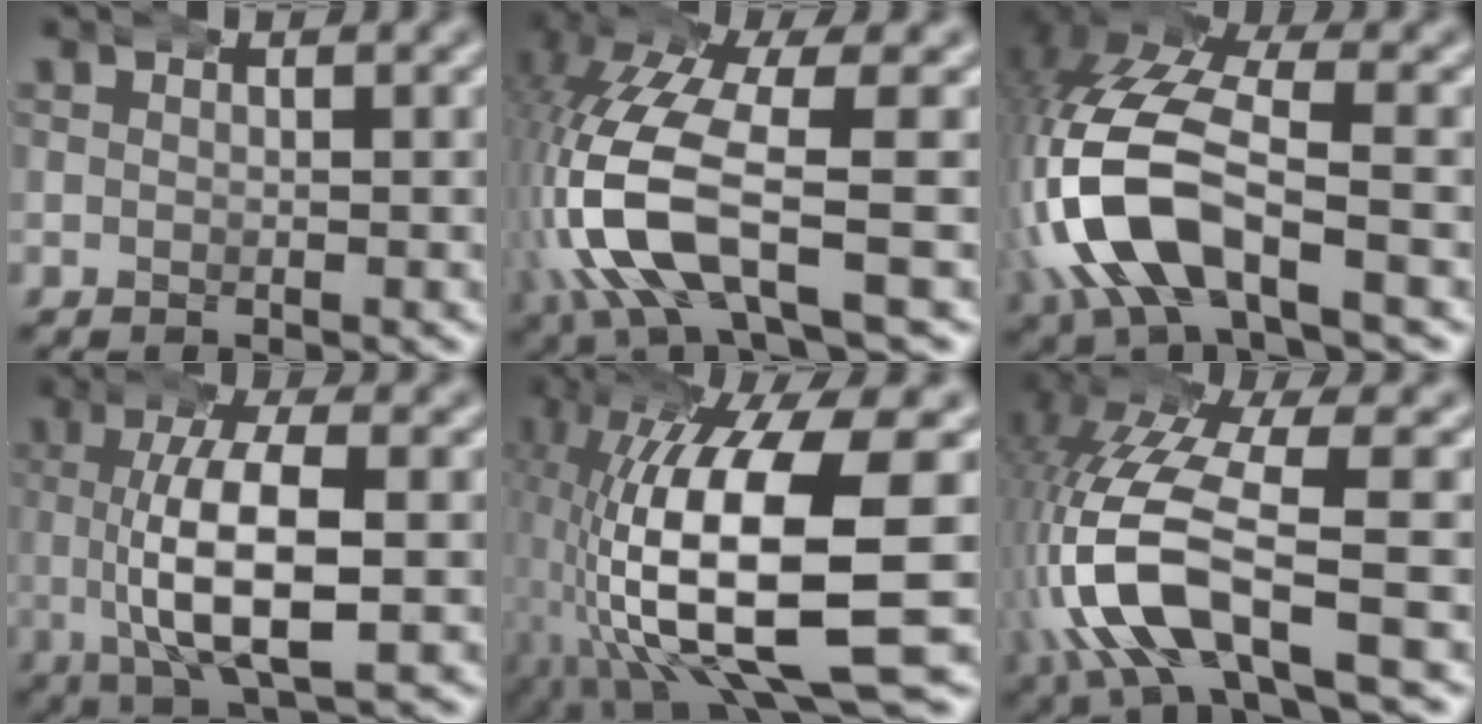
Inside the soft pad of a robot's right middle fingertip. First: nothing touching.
{"total": 8.9, "force": [-0.9, 4.1, 7.9], "torque": [-0.215, -0.021, -0.002]}
{"total": 9.2, "force": [-0.8, 5.1, 7.6], "torque": [-0.209, -0.018, -0.005]}
{"total": 7.8, "force": [-0.8, 2.7, 7.2], "torque": [-0.140, -0.001, -0.013]}
{"total": 14.6, "force": [-1.4, 6.4, 13.1], "torque": [-0.261, -0.025, 0.001]}
{"total": 9.1, "force": [-1.6, 4.4, 7.9], "torque": [-0.209, -0.022, -0.018]}